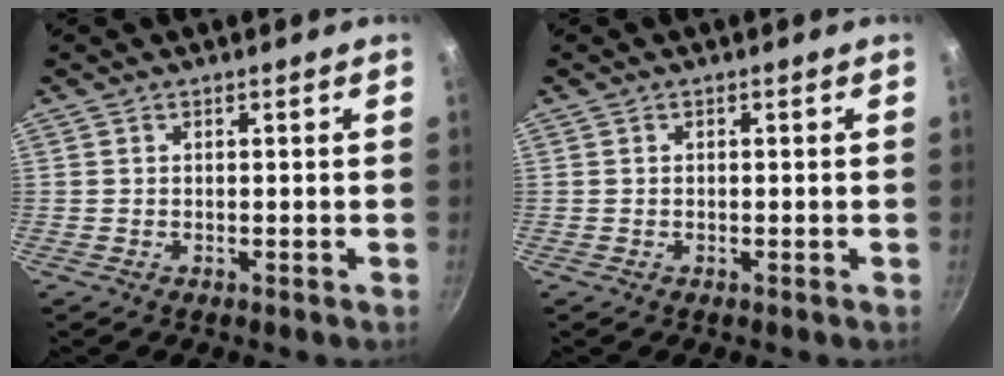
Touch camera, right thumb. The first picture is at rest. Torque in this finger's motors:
{"motor_torque": [0.09, -0.03, -0.31, 0.26, 0.08]}